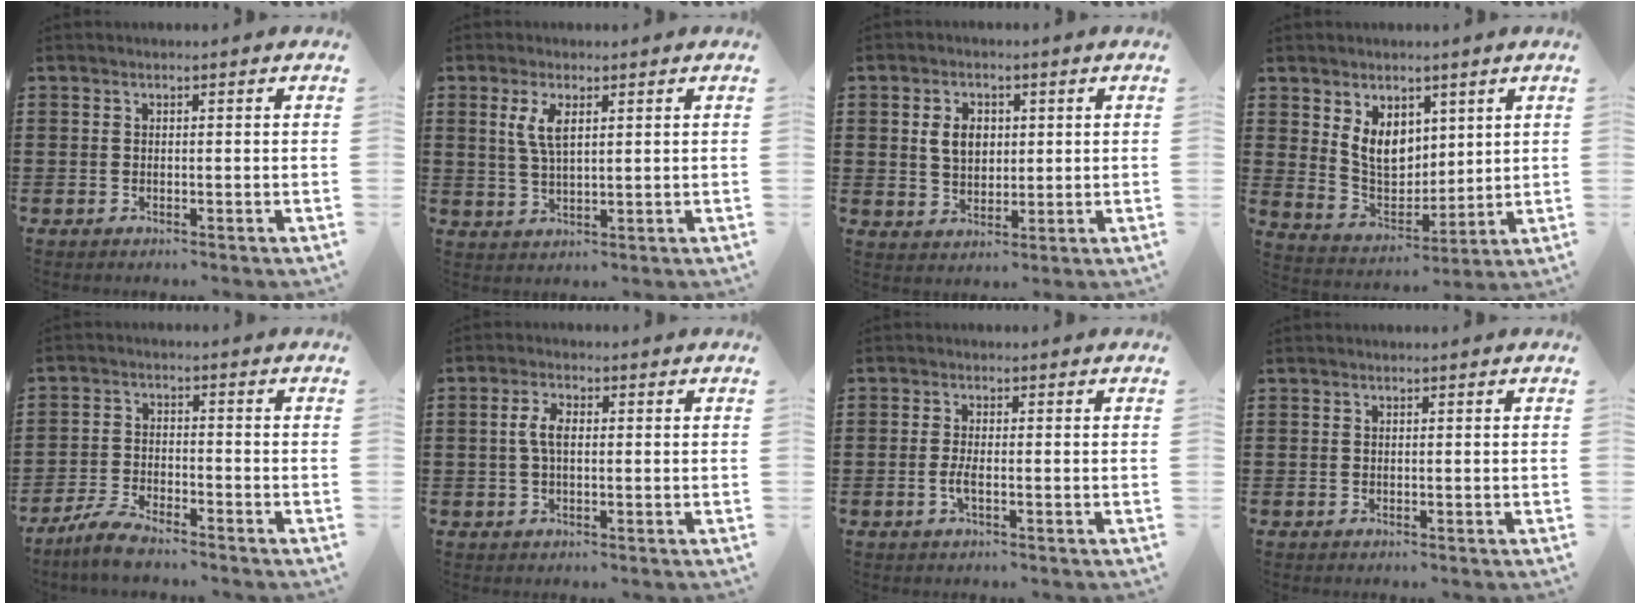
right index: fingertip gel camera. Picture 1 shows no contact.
{"total": 4.3, "force": [1.6, 1.5, 3.7], "torque": [-0.079, 0.005, 0.027]}
{"total": 4.6, "force": [0.9, 3.3, 3.1], "torque": [-0.070, 0.006, 0.010]}
{"total": 7.0, "force": [3.2, 5.1, 3.6], "torque": [-0.080, 0.003, 0.060]}
{"total": 4.5, "force": [-4.1, 0.7, 1.8], "torque": [-0.052, -0.002, -0.085]}
{"total": 3.7, "force": [0.2, 1.7, 3.2], "torque": [-0.072, 0.005, -0.002]}
{"total": 2.3, "force": [-0.8, 0.4, 2.2], "torque": [-0.053, -0.006, -0.018]}
{"total": 0.0}